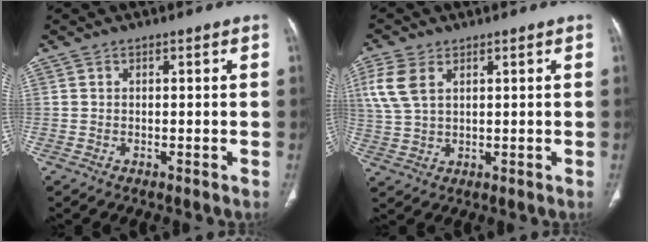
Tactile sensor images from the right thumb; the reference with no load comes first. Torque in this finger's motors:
{"motor_torque": [-0.46, 0.26, 0.70, -0.05, 0.01]}